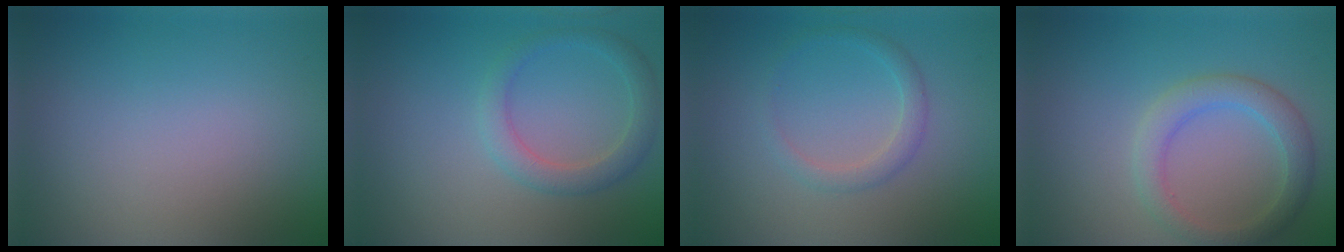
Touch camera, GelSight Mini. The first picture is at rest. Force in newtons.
{"total": 2.6, "press": 2.6, "slide": 0.2}
{"total": 1.8, "press": 1.8, "slide": 0.2}
{"total": 3.4, "press": 3.4, "slide": 0.3}